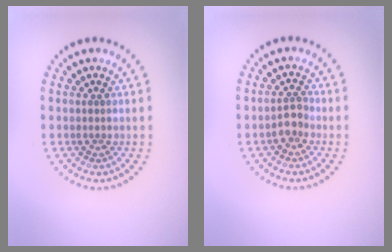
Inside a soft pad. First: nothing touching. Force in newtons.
{"total": 1.8, "press": 1.5, "slide": 0.9}